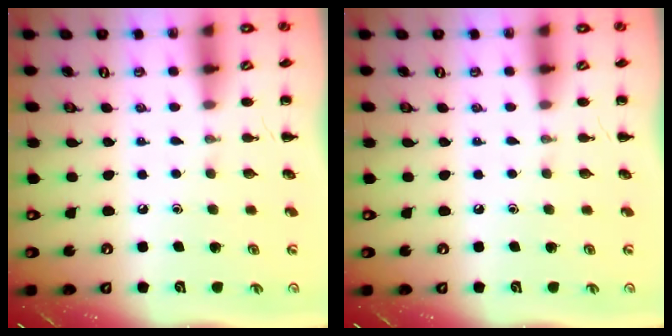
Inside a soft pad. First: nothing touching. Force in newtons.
{"total": 0.0}